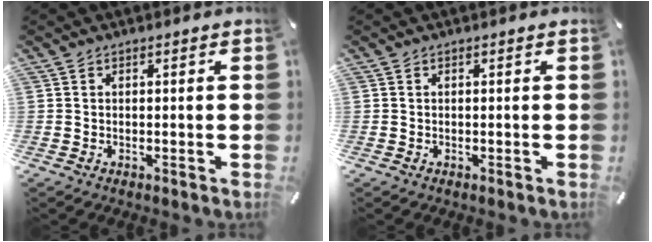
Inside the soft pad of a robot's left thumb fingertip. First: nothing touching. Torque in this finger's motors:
{"motor_torque": [0.00, 0.00, 0.00, 0.00, 0.00]}